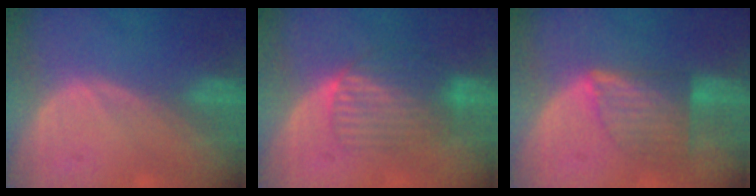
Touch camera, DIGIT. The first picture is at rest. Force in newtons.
{"total": 6.4, "press": 6.3, "slide": 1.3}
{"total": 7.2, "press": 6.3, "slide": 3.4}